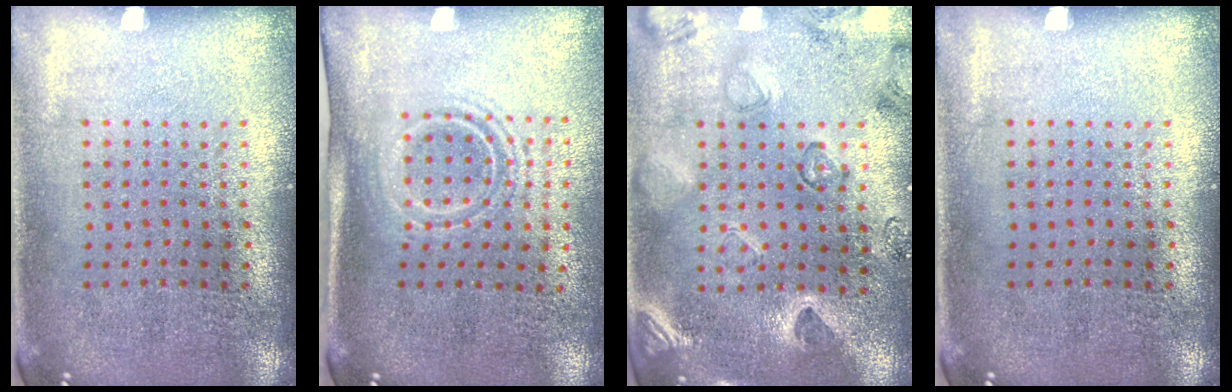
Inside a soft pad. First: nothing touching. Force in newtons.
{"total": 1.6, "press": 1.2, "slide": 1.1}
{"total": 2.3, "press": 2.0, "slide": 1.1}
{"total": 0.0}